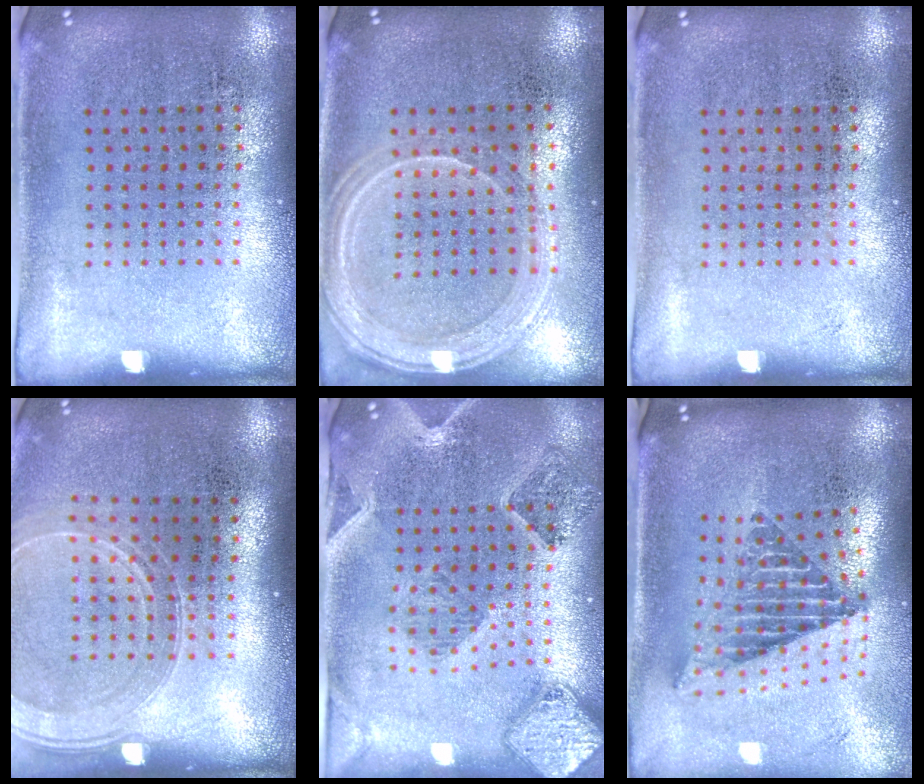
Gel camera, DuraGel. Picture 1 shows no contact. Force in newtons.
{"total": 1.3, "press": 1.3, "slide": 0.1}
{"total": 0.0}
{"total": 1.4, "press": 1.3, "slide": 0.5}
{"total": 1.6, "press": 1.6, "slide": 0.4}
{"total": 2.4, "press": 1.6, "slide": 1.8}